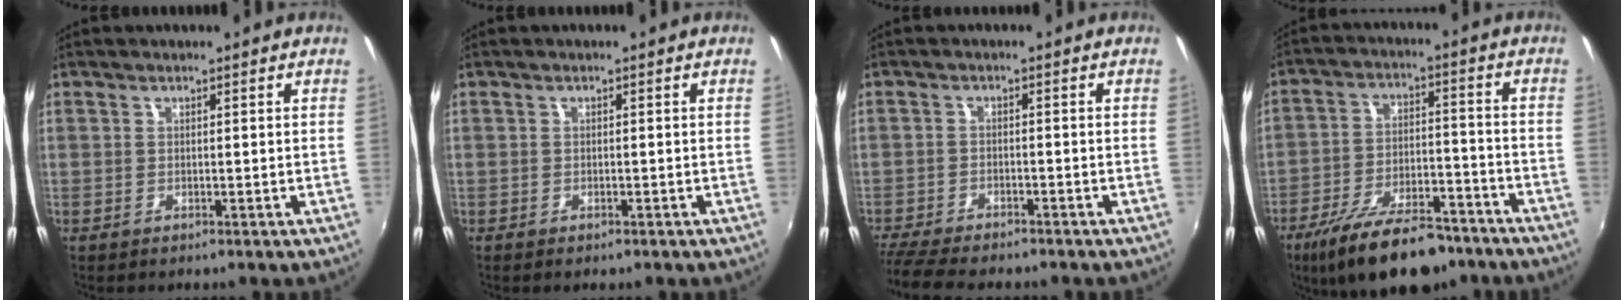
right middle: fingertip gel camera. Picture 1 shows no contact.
{"total": 1.0, "force": [-0.7, 0.4, 0.5], "torque": [-0.010, -0.003, -0.012]}
{"total": 9.7, "force": [-8.6, 1.7, 4.2], "torque": [-0.109, -0.032, -0.148]}
{"total": 18.9, "force": [-14.2, 6.7, 10.5], "torque": [-0.200, -0.022, -0.218]}